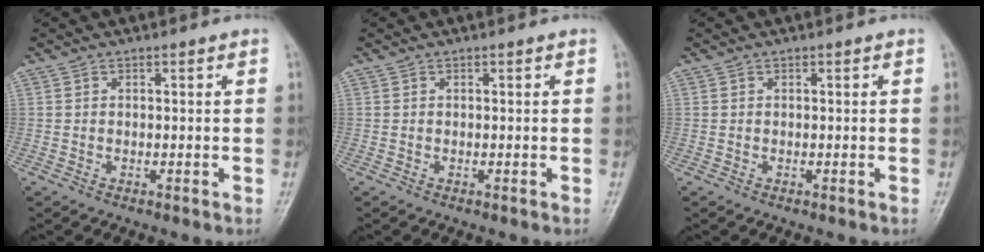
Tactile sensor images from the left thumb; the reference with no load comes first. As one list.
[{"total": 0.0}, {"total": 0.0}]